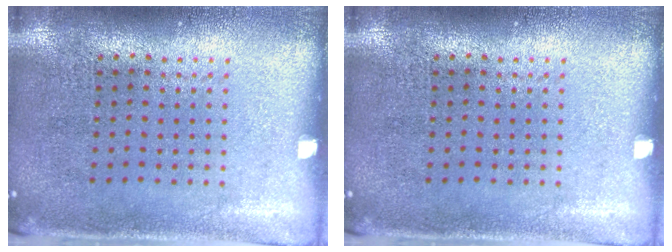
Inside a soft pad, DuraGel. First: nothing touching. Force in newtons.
{"total": 0.0}